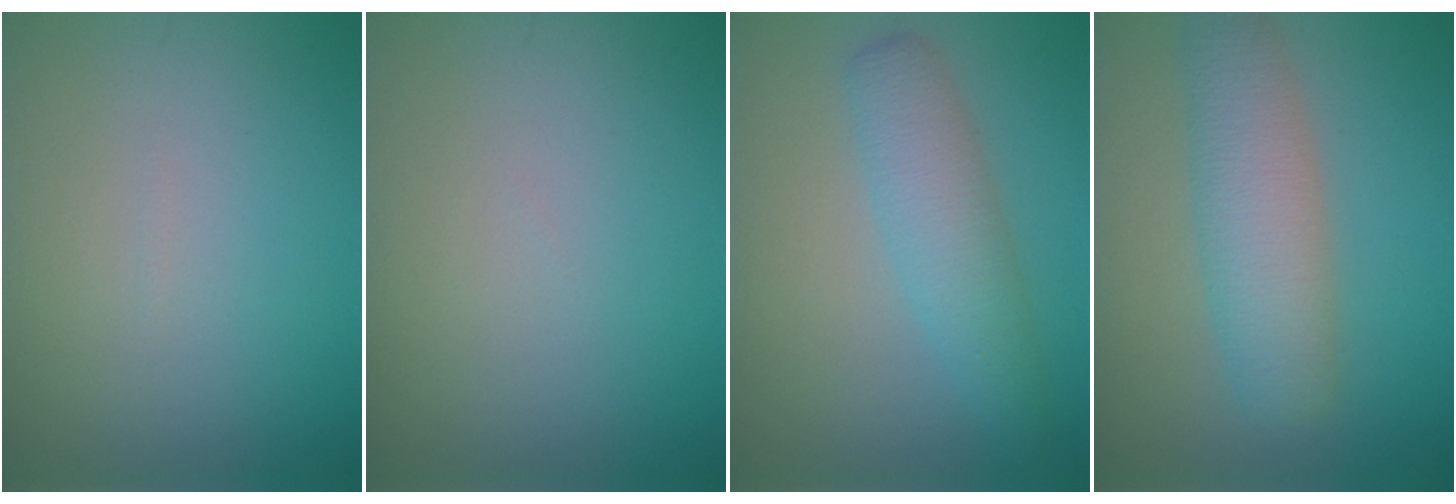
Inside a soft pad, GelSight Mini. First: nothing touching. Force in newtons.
{"total": 0.0}
{"total": 4.0, "press": 4.0, "slide": 0.1}
{"total": 5.5, "press": 5.5, "slide": 0.1}